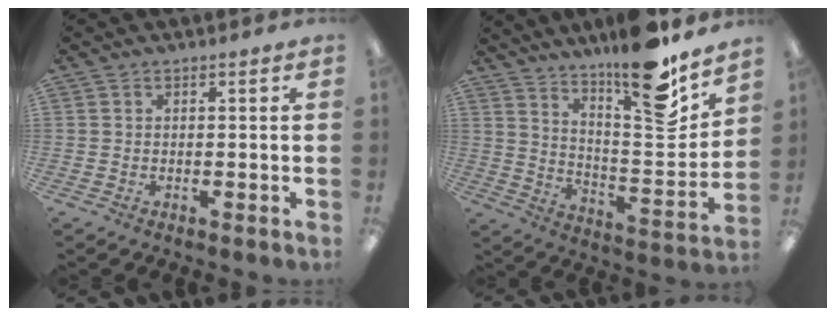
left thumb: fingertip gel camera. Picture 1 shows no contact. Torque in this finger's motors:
{"motor_torque": [2.18, 0.88, 1.44, -1.33, 0.11]}